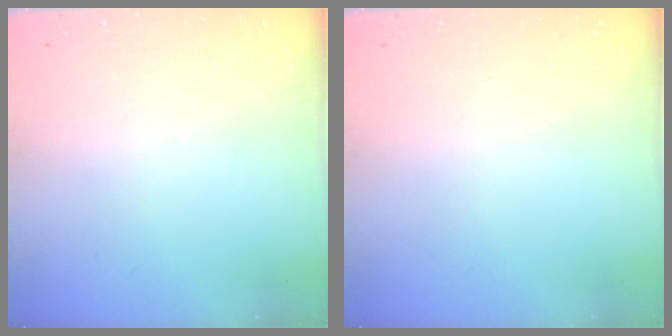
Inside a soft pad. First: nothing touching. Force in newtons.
{"total": 0.0}